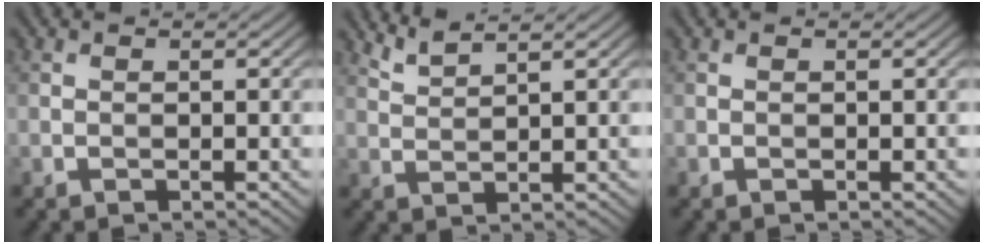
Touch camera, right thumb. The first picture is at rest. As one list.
[{"total": 2.8, "force": [2.3, 0.4, 1.4], "torque": [-0.030, 0.006, 0.054]}, {"total": 0.0}]